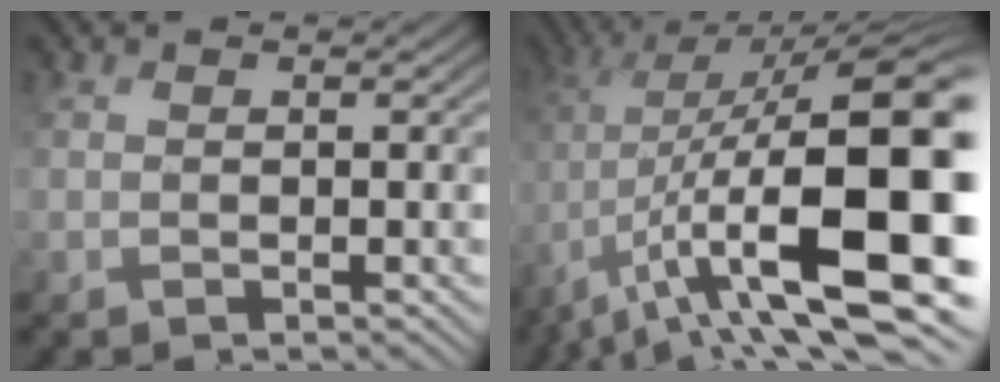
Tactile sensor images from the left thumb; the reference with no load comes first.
{"total": 18.1, "force": [-2.8, 7.0, 16.5], "torque": [-0.284, -0.004, -0.054]}